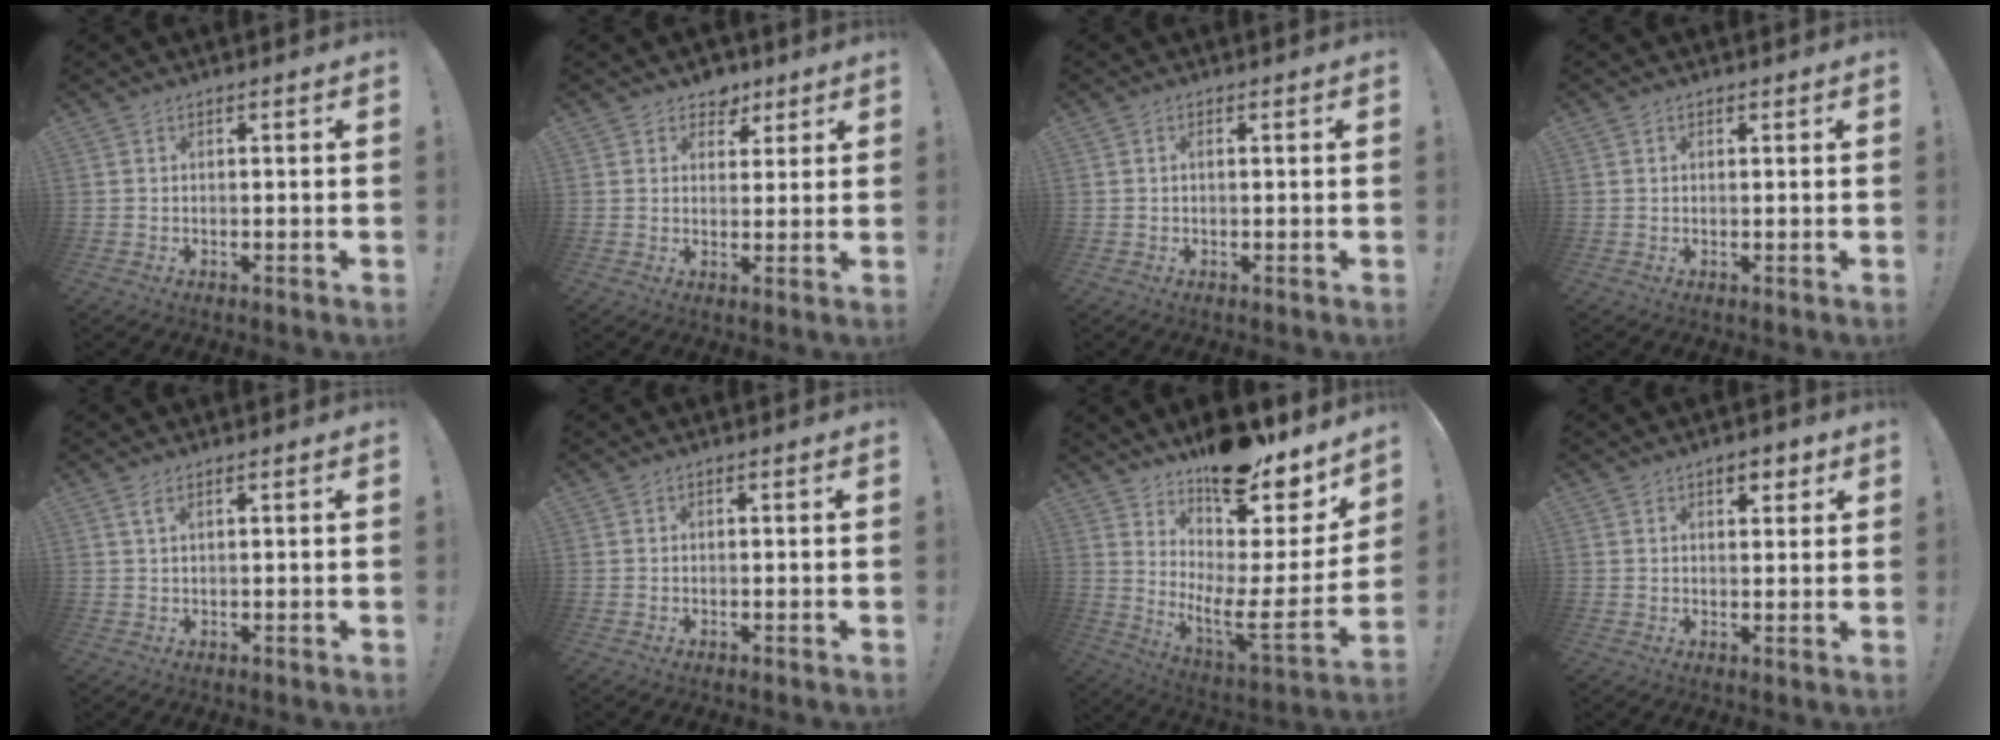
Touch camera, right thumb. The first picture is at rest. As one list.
[{"total": 5.6, "force": [3.6, 4.1, 0.9], "torque": [-0.006, -0.024, 0.069]}, {"total": 0.8, "force": [-0.2, 0.3, 0.7], "torque": [-0.021, 0.005, -0.002]}, {"total": 0.5, "force": [0.4, 0.4, 0.1], "torque": [0.002, -0.001, 0.006]}, {"total": 2.4, "force": [1.1, 0.8, 2.0], "torque": [-0.039, 0.000, 0.021]}, {"total": 0.0}, {"total": 18.7, "force": [11.8, 5.1, 13.5], "torque": [-0.198, -0.106, 0.199]}, {"total": 3.8, "force": [2.2, 2.3, 2.0], "torque": [-0.013, -0.008, 0.034]}]